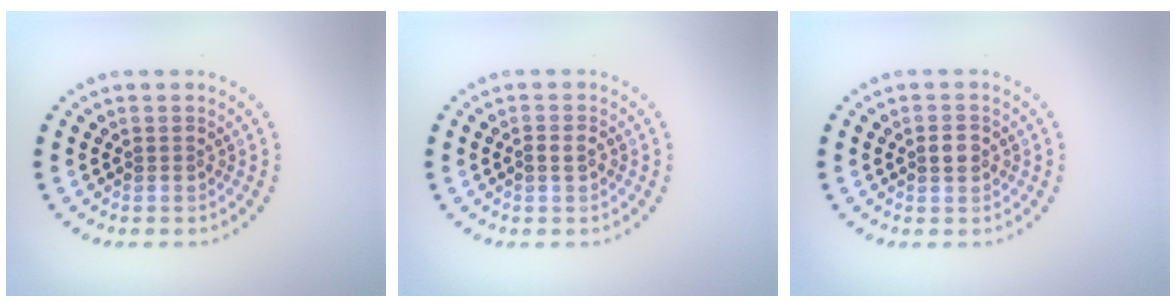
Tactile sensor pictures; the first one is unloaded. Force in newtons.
{"total": 1.2, "press": 1.1, "slide": 0.5}
{"total": 1.5, "press": 1.5, "slide": 0.2}